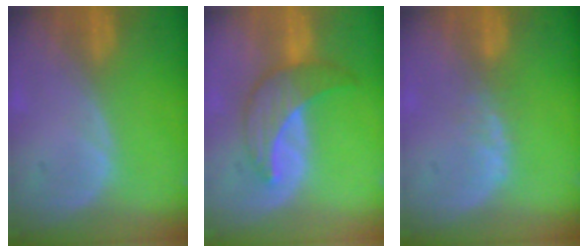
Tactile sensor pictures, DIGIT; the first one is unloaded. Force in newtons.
{"total": 7.0, "press": 6.9, "slide": 1.0}
{"total": 1.9, "press": 1.8, "slide": 0.5}